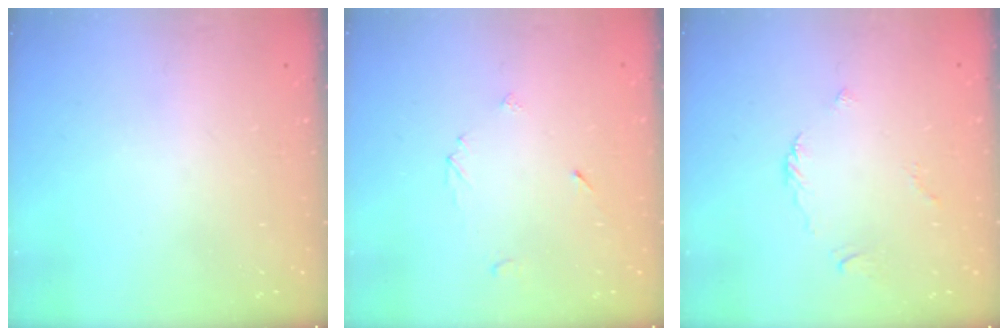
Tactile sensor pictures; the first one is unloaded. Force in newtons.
{"total": 2.3, "press": 2.3, "slide": 0.2}
{"total": 2.7, "press": 2.7, "slide": 0.5}